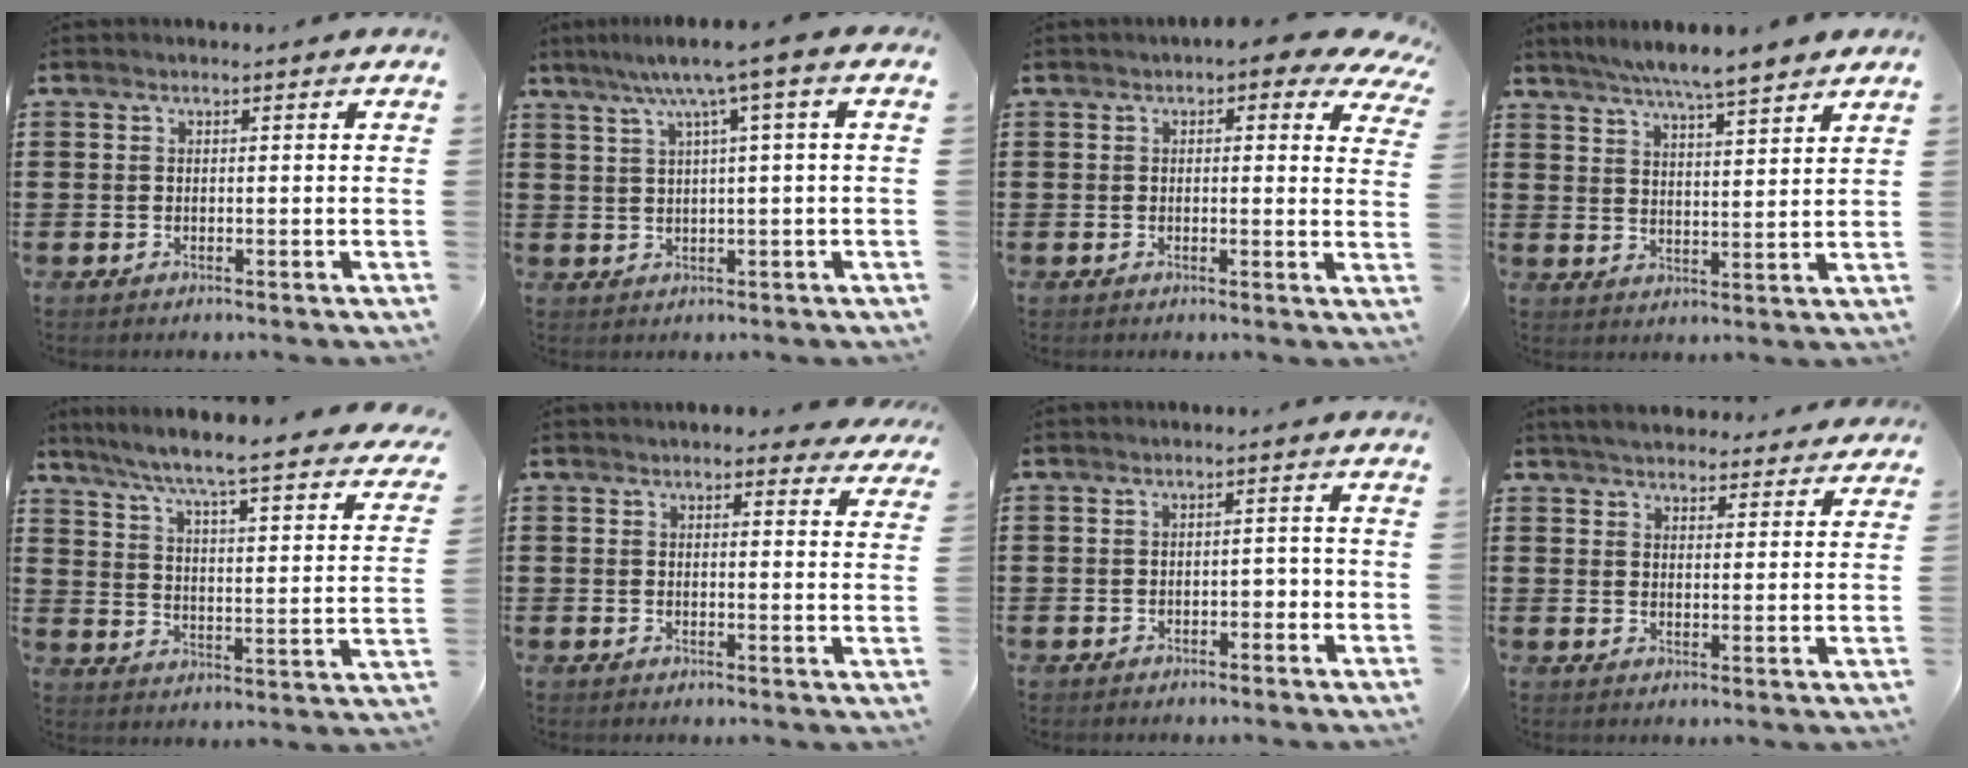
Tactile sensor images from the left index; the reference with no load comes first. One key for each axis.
{"total": 5.6, "fx": 2.0, "fy": -0.5, "fz": 5.2, "tx": -0.106, "ty": -0.002, "tz": 0.027}
{"total": 3.0, "fx": 1.9, "fy": 1.2, "fz": 2.0, "tx": -0.030, "ty": -0.005, "tz": 0.028}
{"total": 5.8, "fx": 5.3, "fy": -0.7, "fz": 2.1, "tx": -0.061, "ty": -0.023, "tz": 0.093}
{"total": 5.3, "fx": 4.1, "fy": -0.5, "fz": 3.3, "tx": -0.086, "ty": -0.046, "tz": 0.058}
{"total": 3.4, "fx": 3.1, "fy": 0.5, "fz": 1.1, "tx": -0.023, "ty": -0.007, "tz": 0.056}
{"total": 1.6, "fx": -1.0, "fy": 0.8, "fz": 1.0, "tx": -0.023, "ty": 0.002, "tz": -0.022}
{"total": 4.5, "fx": 4.5, "fy": 0.5, "fz": 0.7, "tx": -0.028, "ty": -0.017, "tz": 0.081}